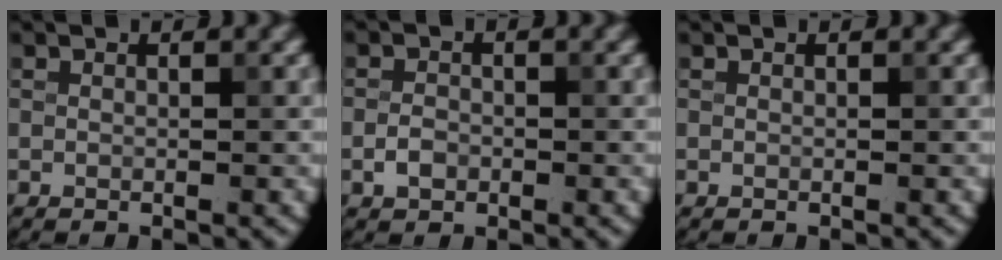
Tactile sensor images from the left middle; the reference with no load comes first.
{"total": 1.6, "force": [-0.6, 1.2, 0.9], "torque": [-0.016, 0.002, -0.015]}
{"total": 0.0}